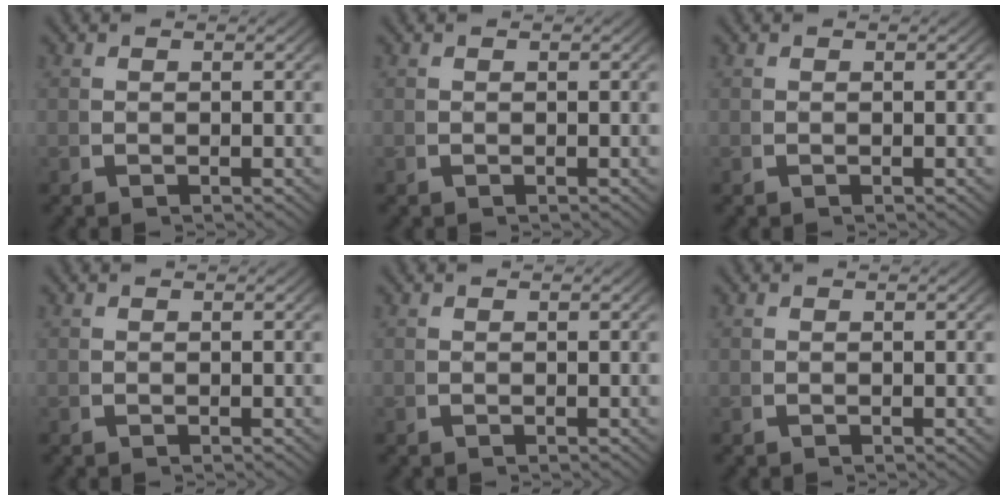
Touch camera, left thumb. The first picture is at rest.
{"total": 0.0}
{"total": 0.0}
{"total": 0.0}
{"total": 0.0}
{"total": 0.0}